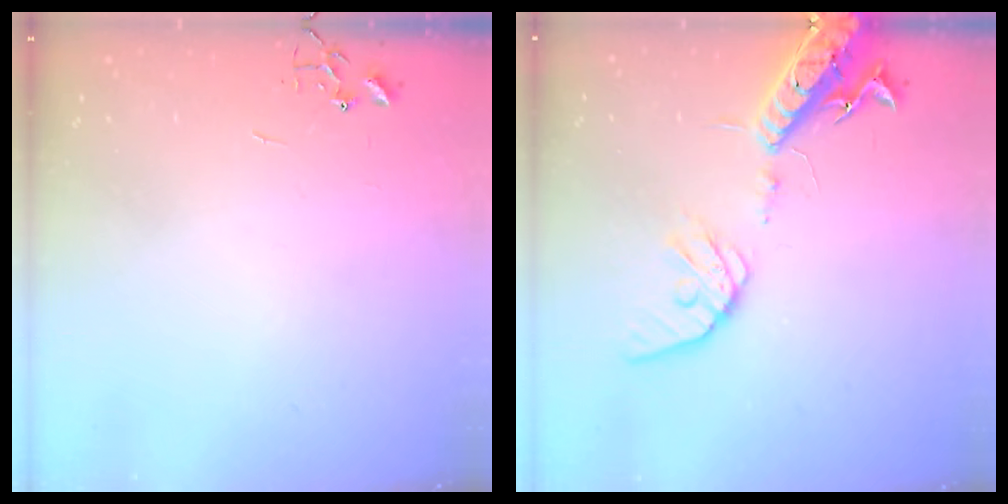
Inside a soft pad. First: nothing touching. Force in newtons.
{"total": 17.5, "press": 17.1, "slide": 3.5}